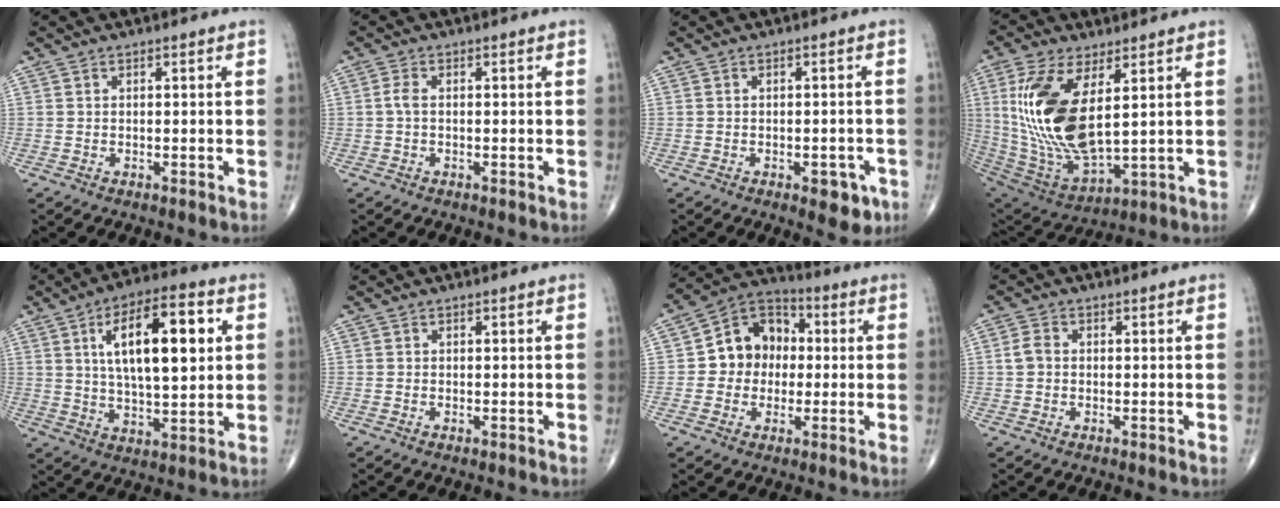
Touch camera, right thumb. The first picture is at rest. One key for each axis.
{"total": 1.7, "fx": -0.1, "fy": 0.8, "fz": 1.5, "tx": -0.031, "ty": 0.001, "tz": -0.004}
{"total": 4.8, "fx": -2.3, "fy": 2.4, "fz": 3.5, "tx": -0.023, "ty": 0.006, "tz": -0.022}
{"total": 19.8, "fx": 4.3, "fy": 8.7, "fz": 17.3, "tx": -0.360, "ty": -0.028, "tz": 0.096}
{"total": 17.1, "fx": 4.4, "fy": 6.7, "fz": 15.1, "tx": -0.229, "ty": 0.001, "tz": 0.070}
{"total": 0.0}
{"total": 11.4, "fx": 0.1, "fy": 9.6, "fz": 6.1, "tx": -0.059, "ty": 0.029, "tz": -0.010}
{"total": 2.5, "fx": 0.0, "fy": 1.9, "fz": 1.6, "tx": -0.032, "ty": 0.008, "tz": -0.004}